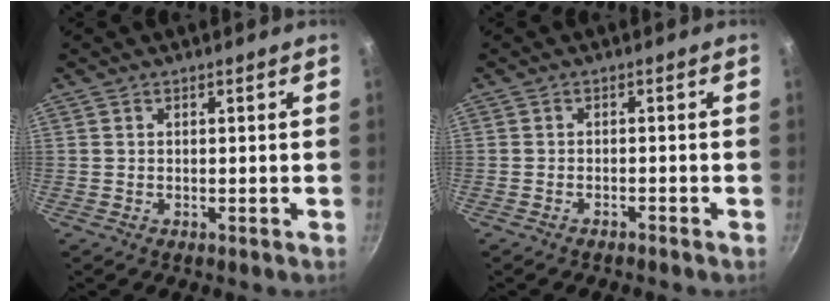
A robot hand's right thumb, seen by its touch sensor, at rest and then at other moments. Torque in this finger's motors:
{"motor_torque": [-0.15, -0.01, -0.41, 0.34, -0.01]}